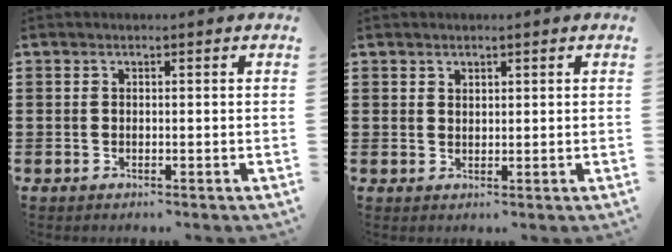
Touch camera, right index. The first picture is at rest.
{"total": 1.2, "force": [1.1, 0.5, 0.0], "torque": [0.000, 0.003, 0.022]}